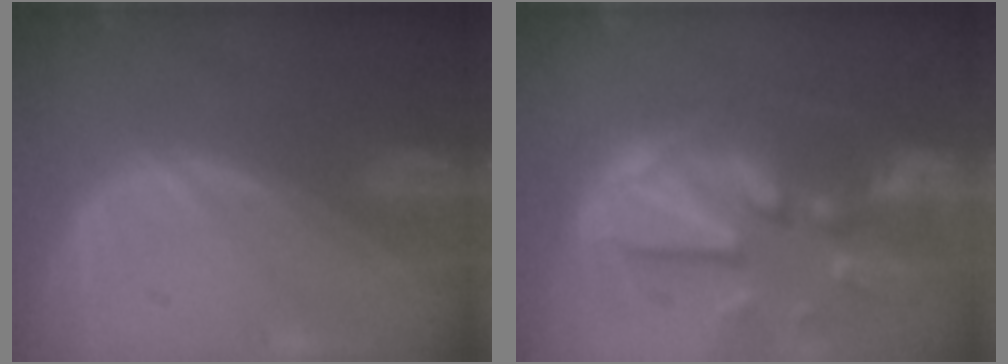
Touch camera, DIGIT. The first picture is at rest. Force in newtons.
{"total": 12.6, "press": 11.0, "slide": 6.2}